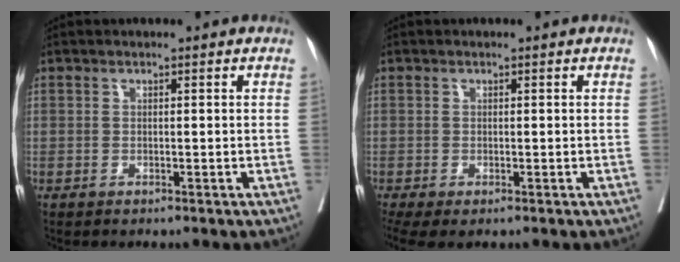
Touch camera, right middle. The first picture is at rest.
{"total": 4.0, "force": [-2.3, 1.7, 2.9], "torque": [-0.059, -0.011, -0.037]}